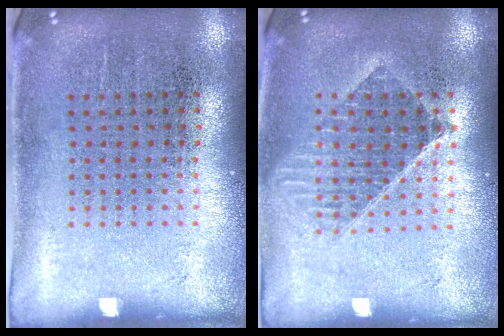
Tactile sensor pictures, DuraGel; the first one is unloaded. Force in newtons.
{"total": 1.4, "press": 1.2, "slide": 0.7}